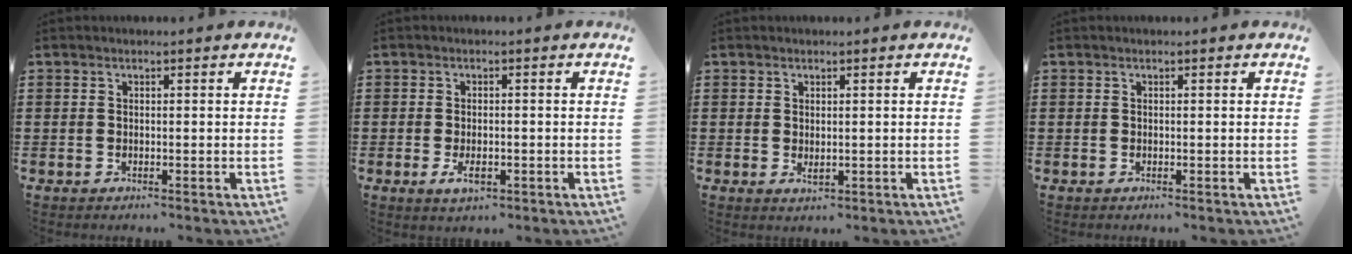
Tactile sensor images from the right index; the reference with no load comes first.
{"total": 2.7, "force": [-1.0, 1.1, 2.3], "torque": [-0.050, -0.006, -0.018]}
{"total": 1.0, "force": [0.2, 0.3, 0.9], "torque": [-0.019, -0.004, 0.006]}
{"total": 0.0}